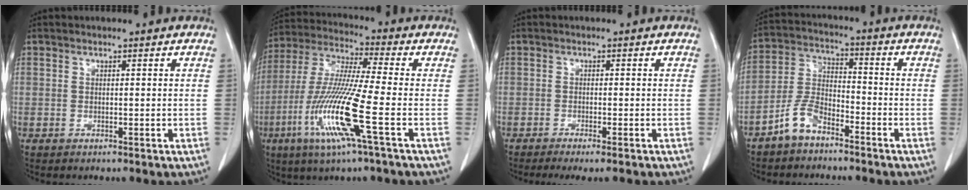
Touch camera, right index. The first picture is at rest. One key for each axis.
{"total": 14.8, "fx": -5.3, "fy": -0.5, "fz": 13.8, "tx": -0.290, "ty": -0.021, "tz": -0.109}
{"total": 4.8, "fx": -3.8, "fy": 0.4, "fz": 2.8, "tx": -0.032, "ty": -0.008, "tz": -0.055}
{"total": 6.7, "fx": -4.9, "fy": 2.9, "fz": 3.5, "tx": -0.083, "ty": 0.007, "tz": -0.101}